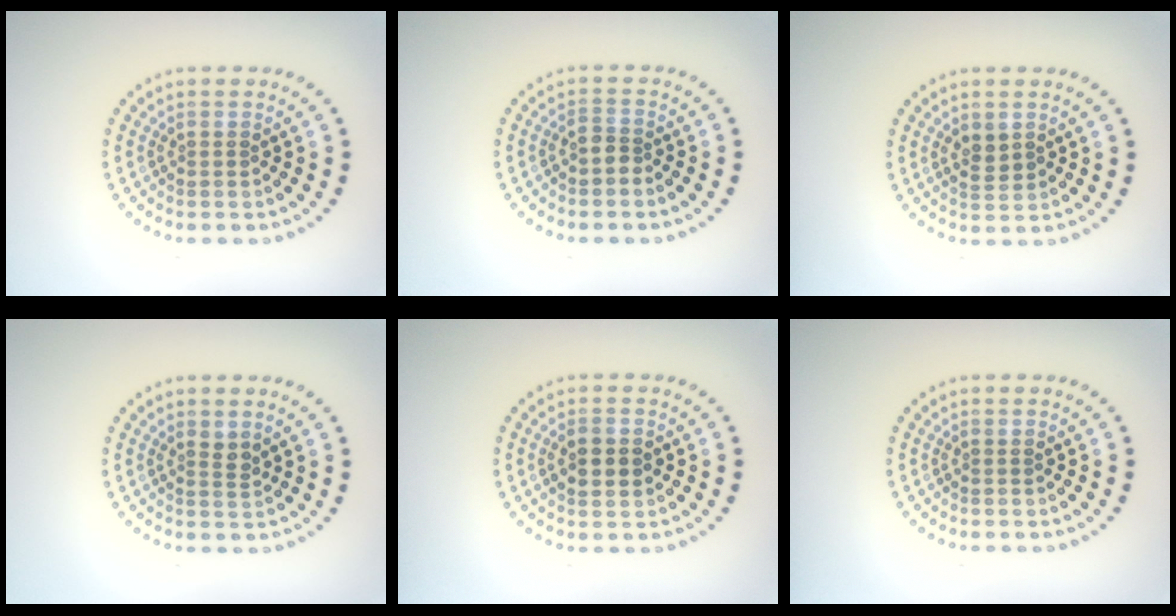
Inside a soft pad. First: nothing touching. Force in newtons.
{"total": 1.6, "press": 1.3, "slide": 0.9}
{"total": 1.7, "press": 1.6, "slide": 0.5}
{"total": 1.0, "press": 0.8, "slide": 0.7}
{"total": 2.3, "press": 2.2, "slide": 0.1}
{"total": 0.0}